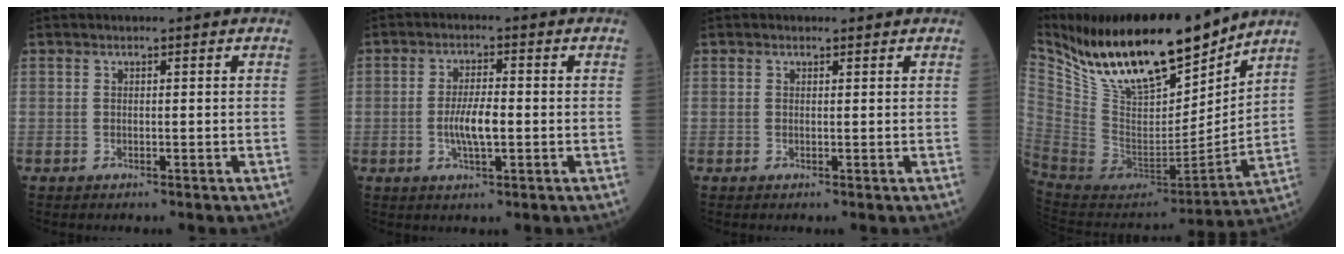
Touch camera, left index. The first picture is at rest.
{"total": 4.8, "force": [-1.6, 1.1, 4.4], "torque": [-0.088, -0.006, -0.033]}
{"total": 0.5, "force": [-0.4, 0.3, -0.2], "torque": [0.000, -0.007, -0.015]}
{"total": 22.0, "force": [16.7, 6.1, 13.0], "torque": [-0.231, -0.010, 0.300]}